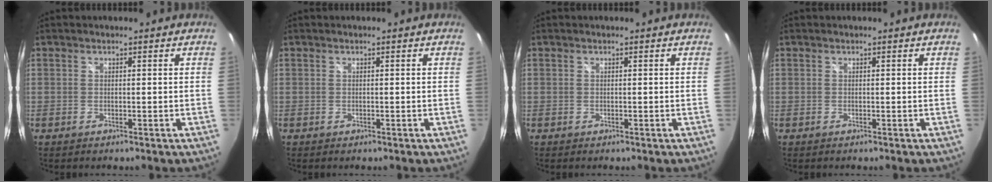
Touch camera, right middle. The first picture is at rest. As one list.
[{"total": 0.0}, {"total": 0.0}, {"total": 0.0}]